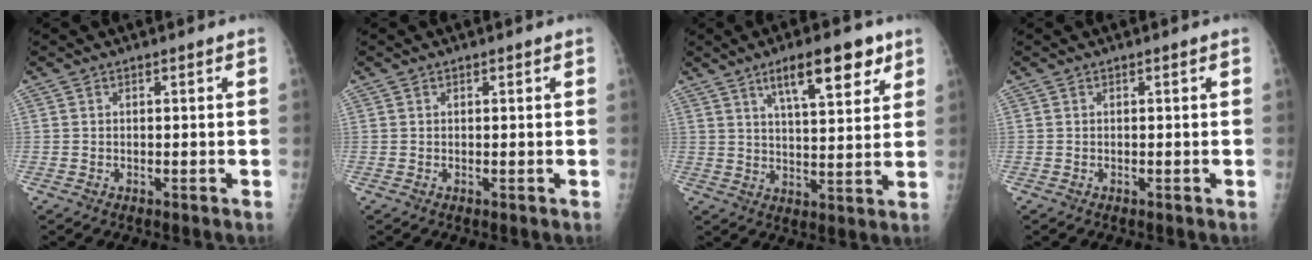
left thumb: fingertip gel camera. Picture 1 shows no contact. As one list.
[{"total": 0.0}, {"total": 11.9, "force": [6.8, 3.8, 9.0], "torque": [-0.117, -0.029, 0.107]}, {"total": 0.0}]